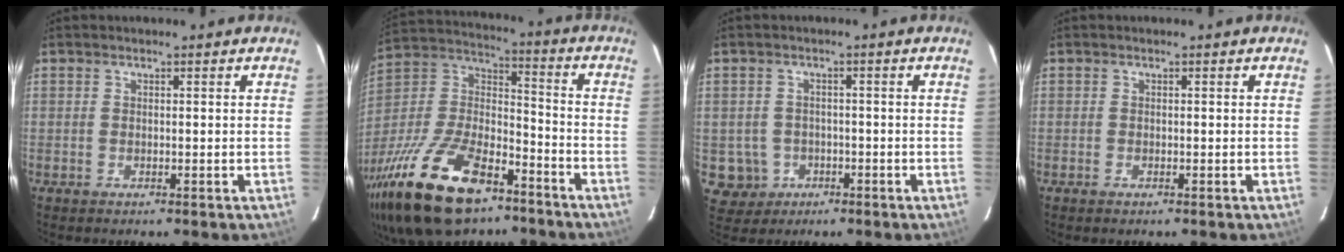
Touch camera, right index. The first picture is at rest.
{"total": 28.5, "force": [-17.9, 12.7, 18.2], "torque": [-0.386, -0.023, -0.303]}
{"total": 5.6, "force": [-1.6, 5.3, 0.5], "torque": [-0.022, 0.019, -0.014]}
{"total": 0.5, "force": [-0.4, 0.3, 0.2], "torque": [-0.006, -0.002, -0.009]}